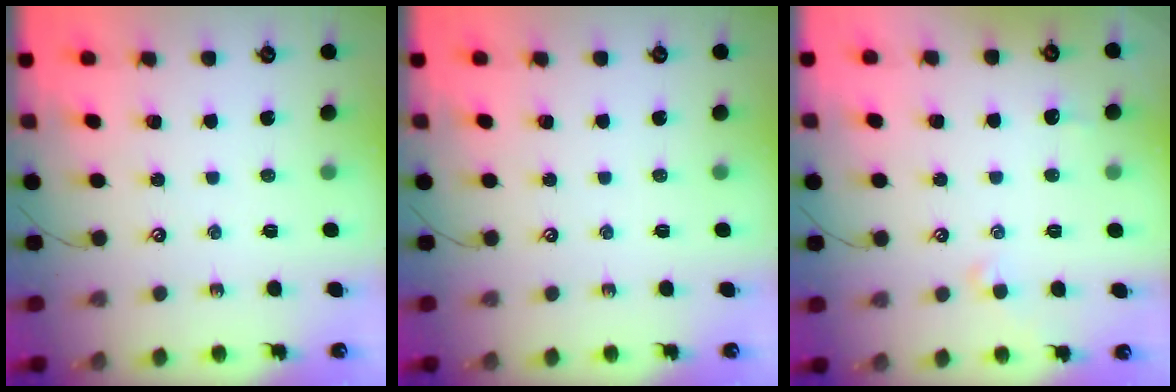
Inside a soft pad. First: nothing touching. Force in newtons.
{"total": 0.0}
{"total": 1.0, "press": 0.7, "slide": 0.6}